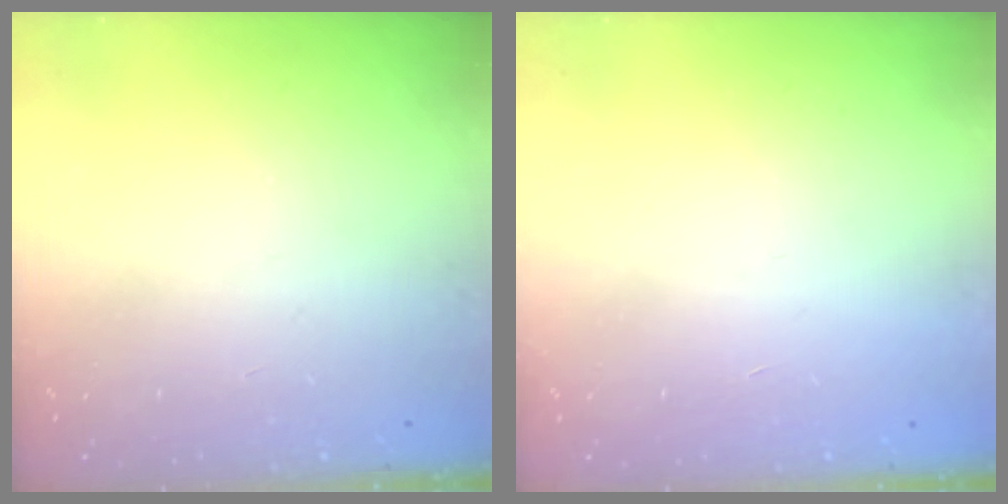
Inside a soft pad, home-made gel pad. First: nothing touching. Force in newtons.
{"total": 1.7, "press": 1.7, "slide": 0.1}